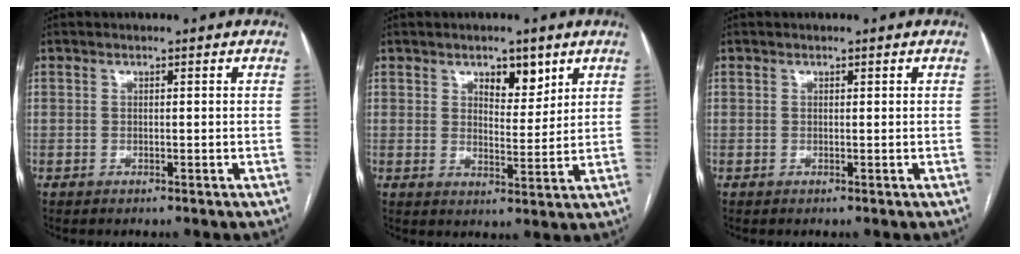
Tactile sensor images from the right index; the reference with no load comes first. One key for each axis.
{"total": 5.2, "fx": 3.1, "fy": 2.4, "fz": 3.3, "tx": -0.046, "ty": -0.002, "tz": 0.048}
{"total": 0.0}